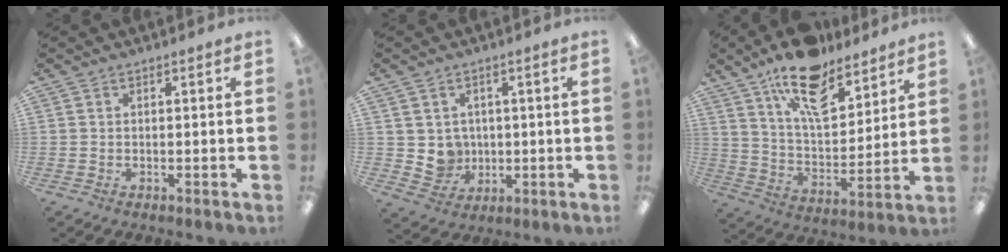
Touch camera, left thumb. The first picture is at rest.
{"total": 5.5, "force": [1.4, 5.3, 0.7], "torque": [-0.015, -0.007, 0.035]}
{"total": 17.5, "force": [12.8, 7.4, 9.5], "torque": [-0.156, -0.070, 0.220]}